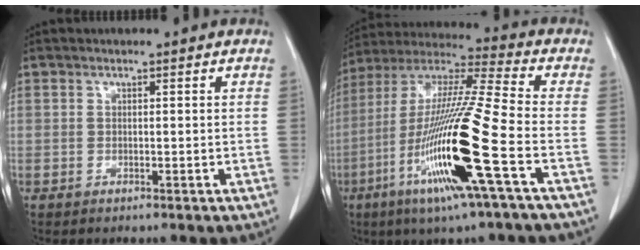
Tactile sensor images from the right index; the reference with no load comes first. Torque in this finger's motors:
{"motor_torque": [2.14, 0.00, 1.05, 0.21]}